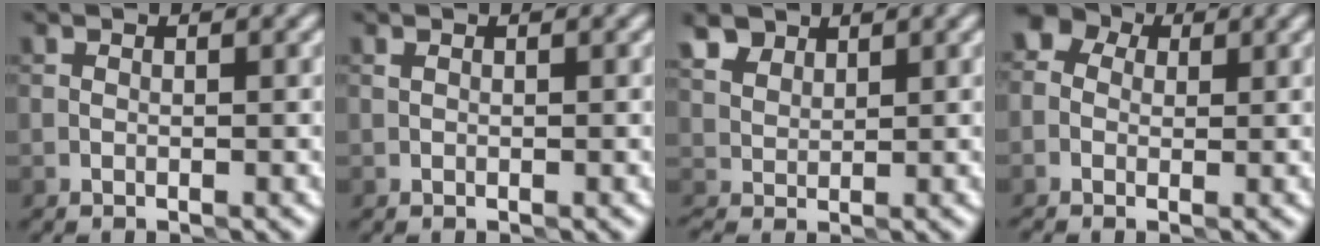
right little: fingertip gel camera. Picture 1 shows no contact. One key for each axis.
{"total": 0.0}
{"total": 2.3, "fx": 1.8, "fy": 1.2, "fz": 0.7, "tx": -0.022, "ty": 0.011, "tz": 0.040}
{"total": 3.7, "fx": 0.6, "fy": 3.3, "fz": 1.6, "tx": -0.015, "ty": 0.020, "tz": -0.021}